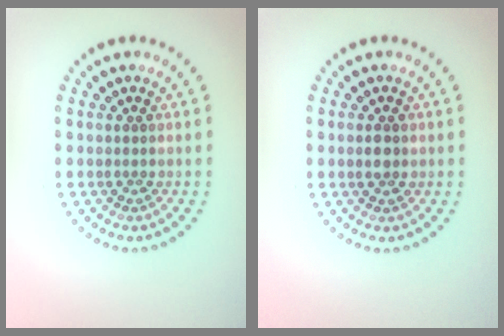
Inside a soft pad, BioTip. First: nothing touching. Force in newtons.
{"total": 1.3, "press": 1.3, "slide": 0.3}